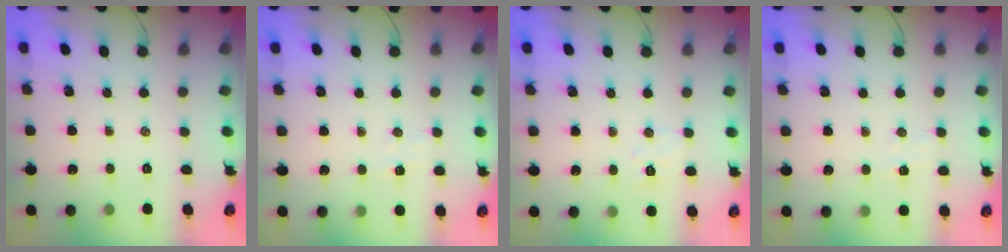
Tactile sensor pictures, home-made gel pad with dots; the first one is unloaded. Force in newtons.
{"total": 2.9, "press": 2.8, "slide": 0.7}
{"total": 3.8, "press": 3.7, "slide": 0.9}
{"total": 2.9, "press": 2.8, "slide": 0.7}